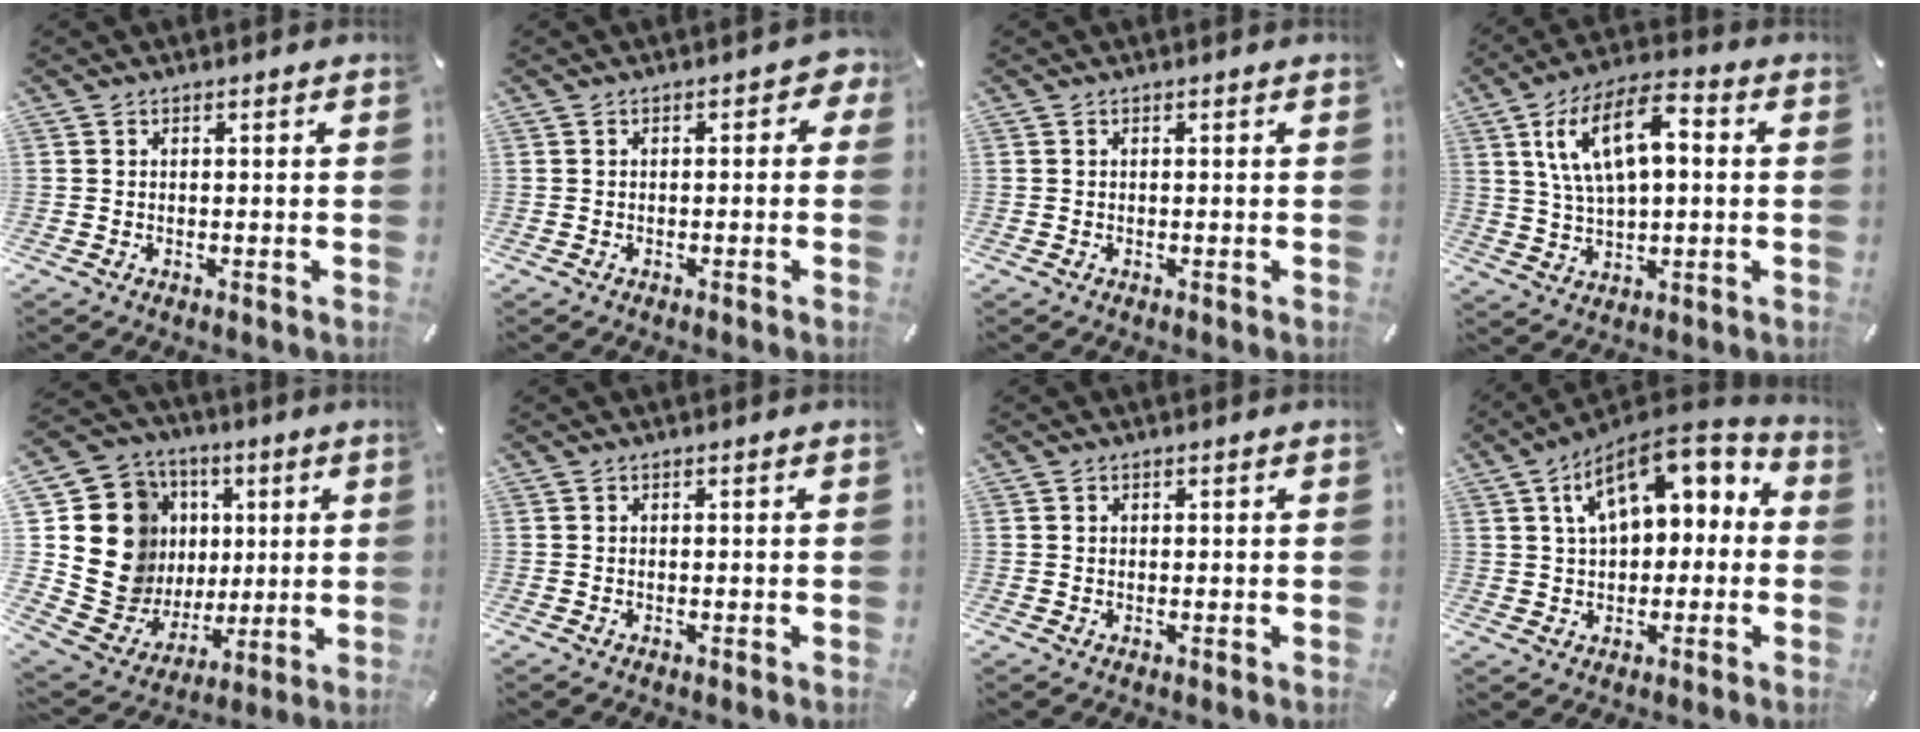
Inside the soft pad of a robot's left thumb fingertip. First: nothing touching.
{"total": 2.2, "force": [-0.8, 1.5, 1.4], "torque": [-0.019, 0.007, -0.018]}
{"total": 0.0}
{"total": 14.4, "force": [4.6, 7.5, 11.5], "torque": [-0.223, 0.006, 0.078]}
{"total": 18.2, "force": [3.7, 16.7, 6.1], "torque": [-0.105, -0.030, 0.100]}
{"total": 0.0}
{"total": 0.5, "force": [0.1, 0.5, -0.1], "torque": [0.002, 0.003, 0.002]}
{"total": 13.1, "force": [5.2, 8.2, 8.9], "torque": [-0.136, -0.021, 0.096]}